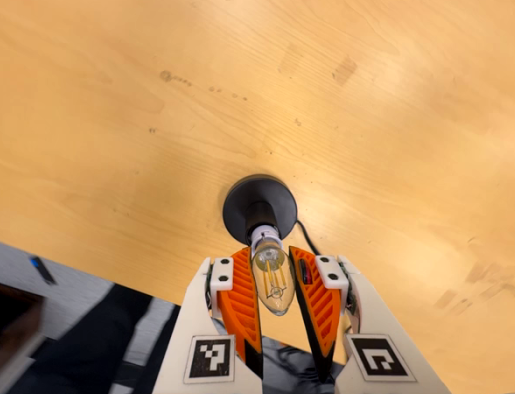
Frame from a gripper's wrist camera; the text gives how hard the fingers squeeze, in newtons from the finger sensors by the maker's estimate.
{"total": 12.0, "left": 11.4, "right": 12.7}